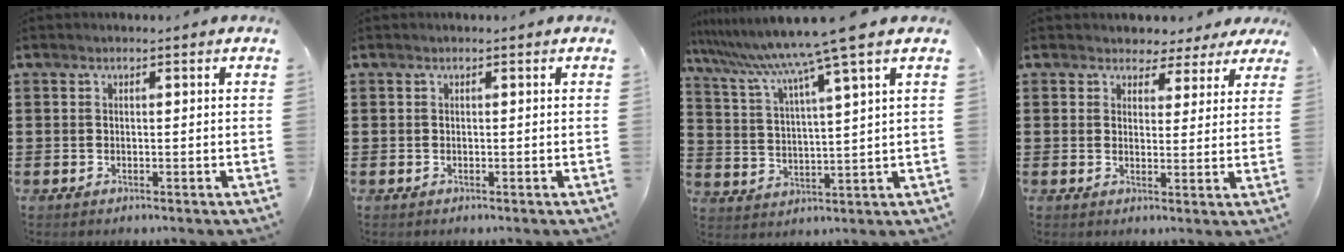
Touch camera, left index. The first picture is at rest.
{"total": 0.0}
{"total": 9.4, "force": [7.3, -1.7, 5.6], "torque": [-0.138, -0.047, 0.113]}
{"total": 3.2, "force": [2.5, 1.9, 0.2], "torque": [-0.021, 0.001, 0.044]}